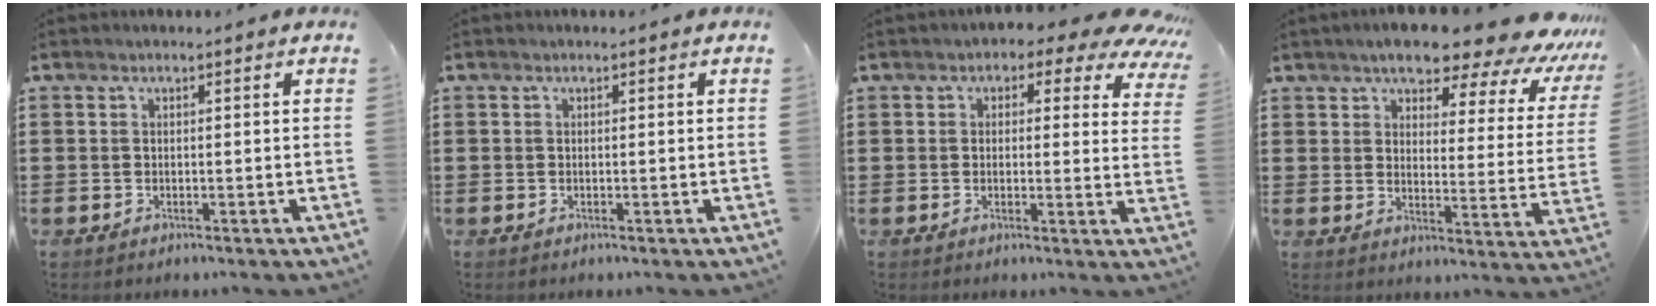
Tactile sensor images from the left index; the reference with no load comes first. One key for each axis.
{"total": 0.0}
{"total": 3.4, "fx": 2.1, "fy": 1.9, "fz": 1.9, "tx": -0.026, "ty": -0.015, "tz": 0.027}
{"total": 9.6, "fx": 8.3, "fy": 1.7, "fz": 4.5, "tx": -0.090, "ty": -0.053, "tz": 0.137}